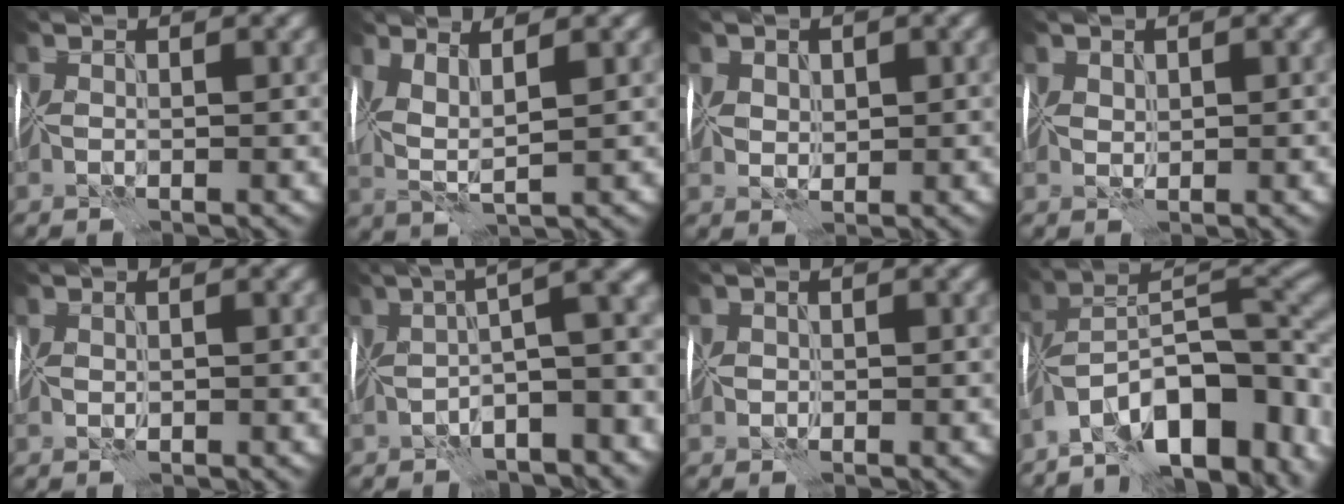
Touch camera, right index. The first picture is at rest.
{"total": 4.0, "force": [1.5, 1.2, 3.5], "torque": [-0.080, 0.000, 0.029]}
{"total": 1.9, "force": [0.9, 1.4, 0.9], "torque": [-0.019, 0.002, 0.015]}
{"total": 1.0, "force": [0.7, 0.6, 0.3], "torque": [-0.005, 0.003, 0.015]}
{"total": 1.0, "force": [-0.1, 0.8, 0.7], "torque": [-0.012, -0.002, -0.001]}
{"total": 9.3, "force": [-0.7, 3.0, 8.8], "torque": [-0.097, 0.030, -0.012]}
{"total": 0.9, "force": [-0.2, 0.9, 0.2], "torque": [0.001, 0.003, -0.007]}
{"total": 16.0, "force": [-7.4, 7.4, 12.0], "torque": [-0.181, 0.017, -0.125]}